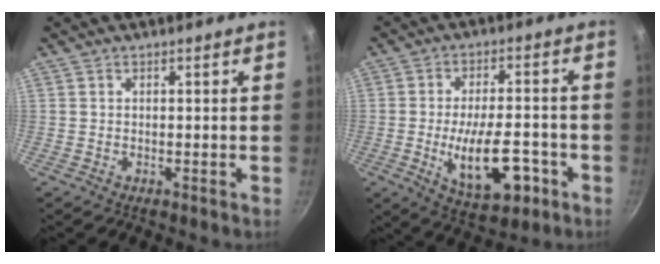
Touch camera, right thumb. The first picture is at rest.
{"total": 14.4, "force": [-4.4, 6.7, 12.0], "torque": [-0.168, 0.014, -0.059]}